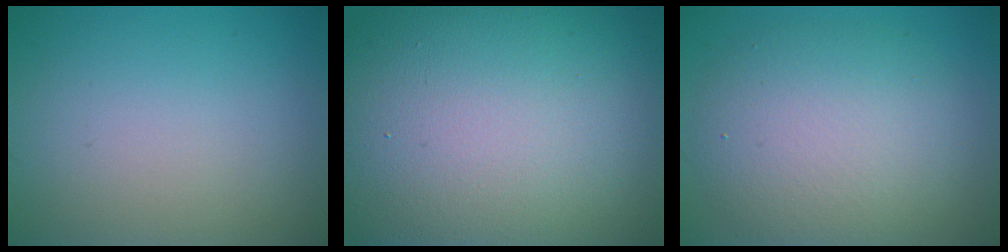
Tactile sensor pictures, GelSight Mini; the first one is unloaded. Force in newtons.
{"total": 21.2, "press": 21.2, "slide": 1.4}
{"total": 6.8, "press": 6.8, "slide": 0.4}